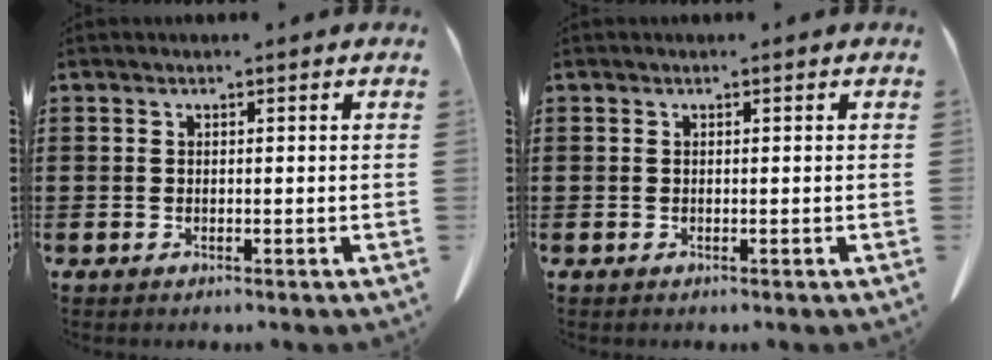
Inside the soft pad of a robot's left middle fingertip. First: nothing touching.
{"total": 0.0}